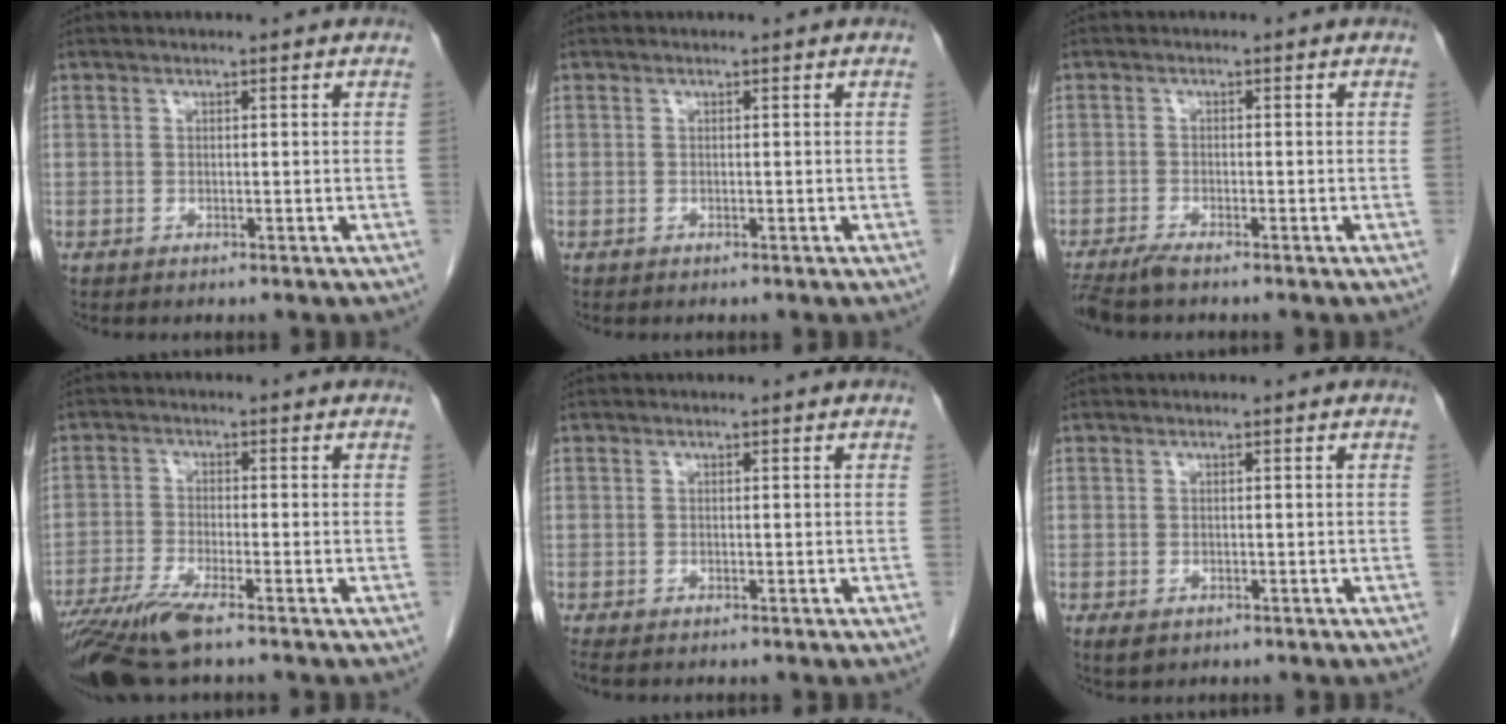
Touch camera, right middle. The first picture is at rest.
{"total": 0.0}
{"total": 3.5, "force": [-2.9, 0.2, 1.9], "torque": [-0.035, -0.009, -0.052]}
{"total": 8.7, "force": [-6.2, 0.7, 6.0], "torque": [-0.115, -0.020, -0.112]}
{"total": 1.1, "force": [-0.9, 0.3, 0.5], "torque": [-0.007, -0.002, -0.013]}
{"total": 1.6, "force": [-0.8, 1.0, 0.9], "torque": [-0.015, 0.000, -0.003]}